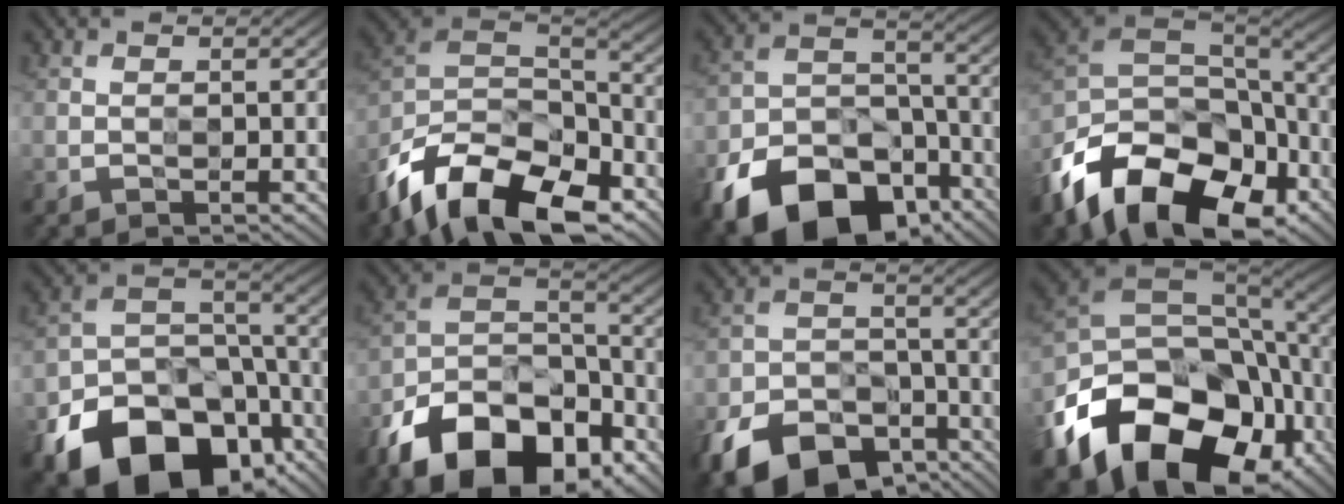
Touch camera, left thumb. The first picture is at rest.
{"total": 17.1, "force": [-12.1, 8.5, 8.5], "torque": [-0.209, -0.039, -0.200]}
{"total": 14.5, "force": [-10.0, 8.5, 6.3], "torque": [-0.130, -0.032, -0.180]}
{"total": 17.6, "force": [-11.0, 10.4, 8.9], "torque": [-0.215, -0.044, -0.175]}
{"total": 18.4, "force": [-11.8, 11.7, 7.8], "torque": [-0.162, -0.048, -0.184]}
{"total": 15.1, "force": [-10.8, 7.8, 7.0], "torque": [-0.143, -0.021, -0.196]}
{"total": 10.5, "force": [-7.7, 5.9, 3.8], "torque": [-0.073, -0.014, -0.149]}
{"total": 19.7, "force": [-8.8, 13.7, 11.0], "torque": [-0.274, -0.054, -0.127]}